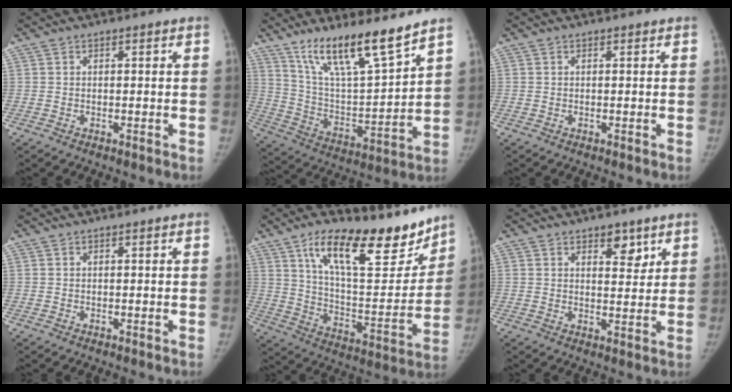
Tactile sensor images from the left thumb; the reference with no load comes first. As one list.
[{"total": 16.9, "force": [12.6, 3.0, 10.8], "torque": [-0.165, -0.076, 0.236]}, {"total": 0.0}, {"total": 0.0}, {"total": 23.6, "force": [16.1, 8.8, 15.0], "torque": [-0.180, -0.073, 0.260]}, {"total": 5.0, "force": [3.0, 2.6, 2.9], "torque": [-0.014, -0.019, 0.043]}]